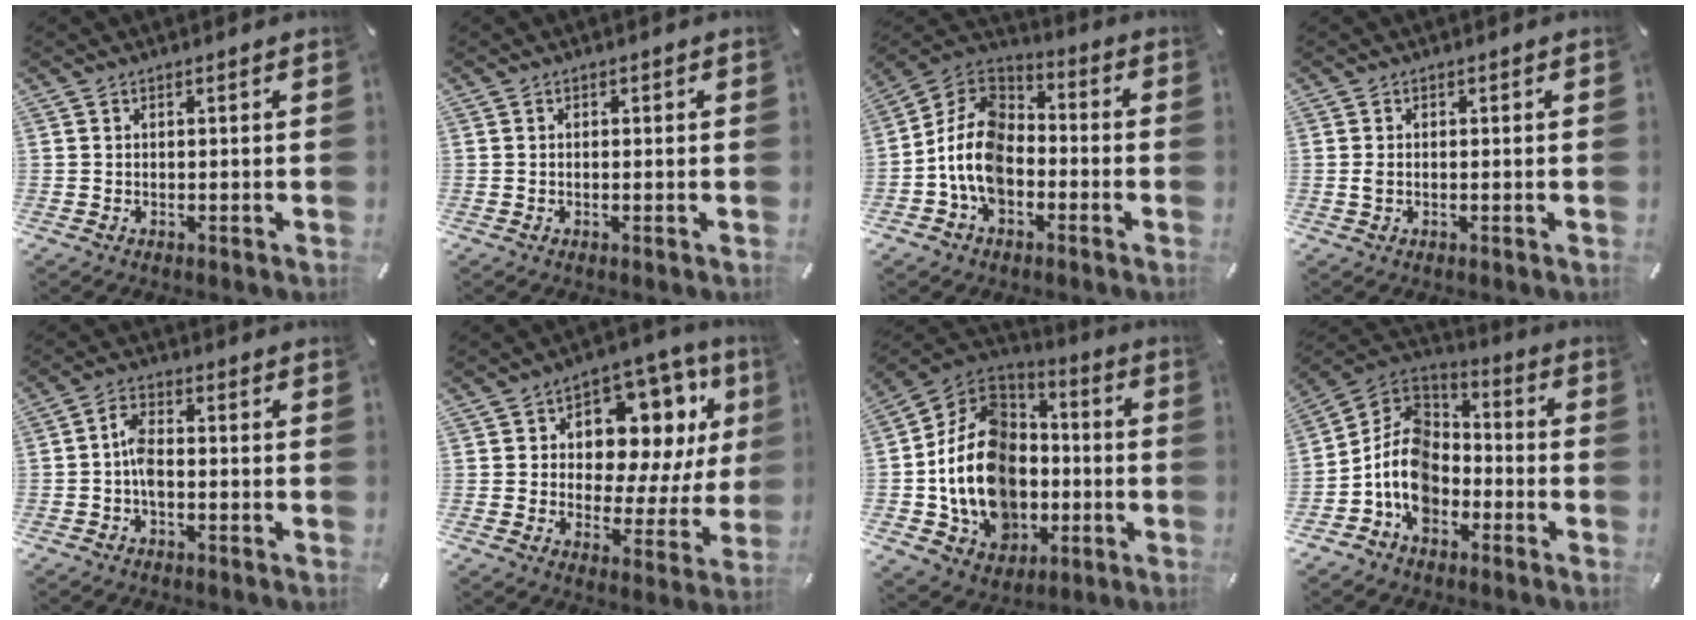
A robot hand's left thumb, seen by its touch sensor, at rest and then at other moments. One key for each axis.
{"total": 0.5, "fx": -0.1, "fy": 0.4, "fz": 0.3, "tx": -0.006, "ty": 0.001, "tz": -0.003}
{"total": 12.2, "fx": -4.6, "fy": 9.0, "fz": 6.8, "tx": -0.167, "ty": 0.024, "tz": -0.093}
{"total": 1.4, "fx": -0.1, "fy": 0.9, "fz": 1.0, "tx": -0.021, "ty": 0.002, "tz": -0.003}
{"total": 5.2, "fx": -1.3, "fy": 2.8, "fz": 4.2, "tx": -0.085, "ty": 0.008, "tz": -0.025}
{"total": 13.8, "fx": 5.6, "fy": 9.3, "fz": 8.5, "tx": -0.111, "ty": -0.048, "tz": 0.097}
{"total": 19.8, "fx": -4.0, "fy": 16.2, "fz": 10.6, "tx": -0.219, "ty": 0.015, "tz": -0.059}
{"total": 12.2, "fx": -5.2, "fy": 9.5, "fz": 5.7, "tx": -0.147, "ty": 0.017, "tz": -0.101}